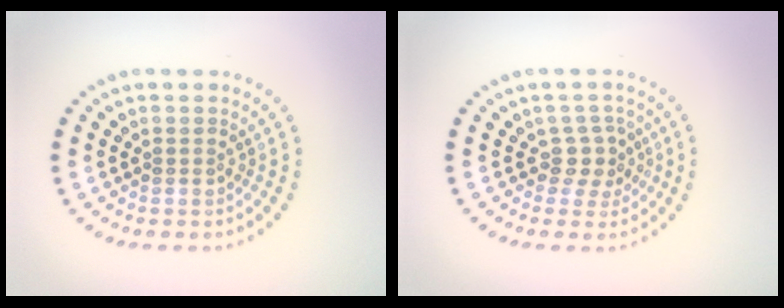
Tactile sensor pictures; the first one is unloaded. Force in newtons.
{"total": 2.1, "press": 1.6, "slide": 1.4}